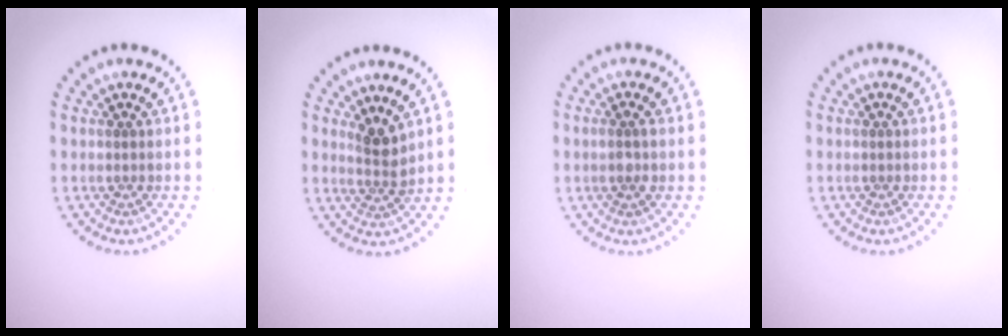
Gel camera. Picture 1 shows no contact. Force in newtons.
{"total": 2.4, "press": 1.8, "slide": 1.5}
{"total": 1.5, "press": 1.3, "slide": 0.7}
{"total": 0.0}